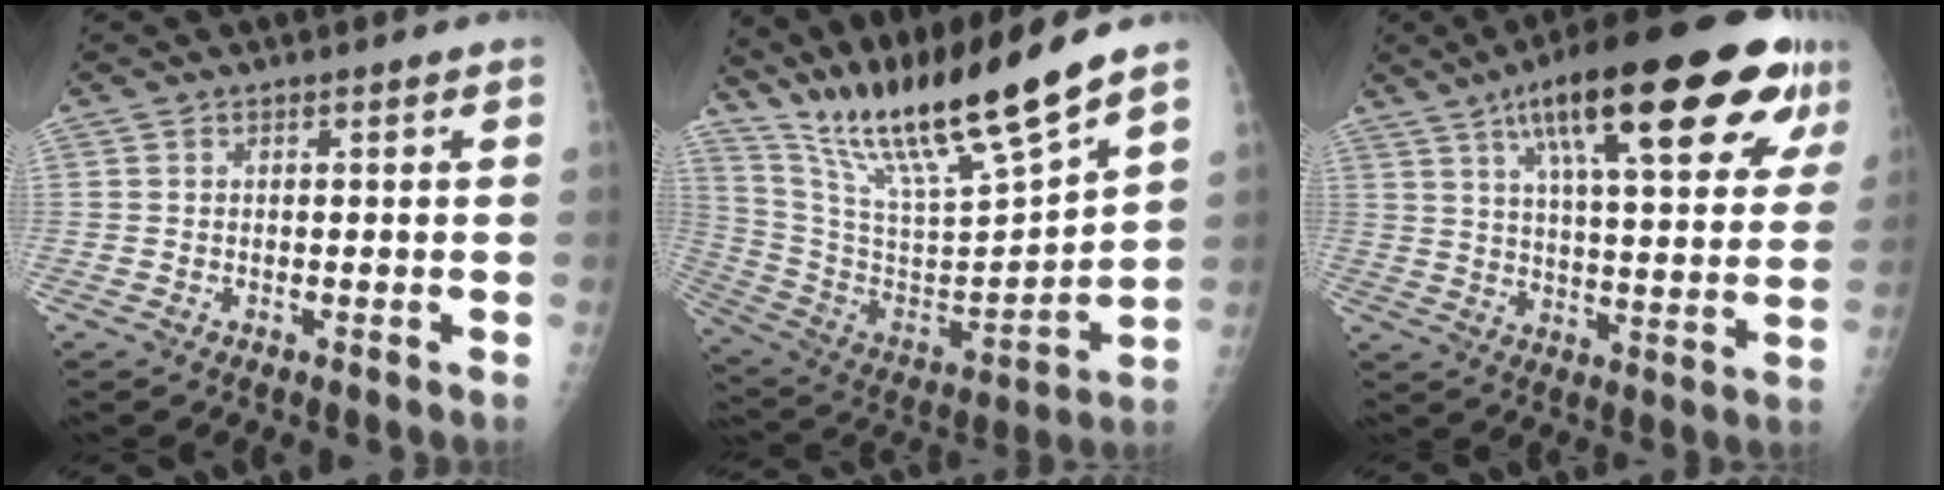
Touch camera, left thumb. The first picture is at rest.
{"total": 22.0, "force": [17.7, 1.4, 12.9], "torque": [-0.207, -0.080, 0.333]}
{"total": 27.4, "force": [14.1, 7.5, 22.3], "torque": [-0.313, -0.012, 0.209]}